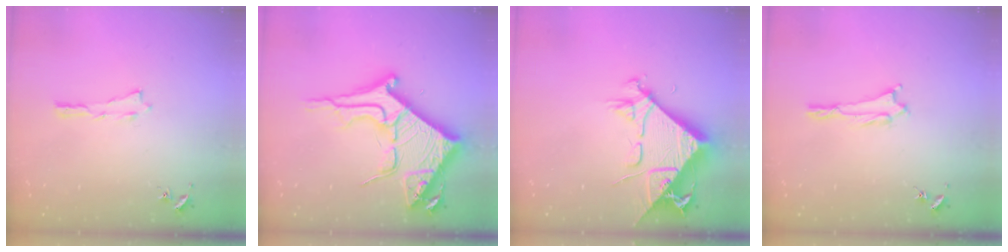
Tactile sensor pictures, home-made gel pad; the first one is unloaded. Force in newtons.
{"total": 13.9, "press": 13.9, "slide": 1.5}
{"total": 9.8, "press": 9.7, "slide": 1.1}
{"total": 1.0, "press": 0.9, "slide": 0.2}